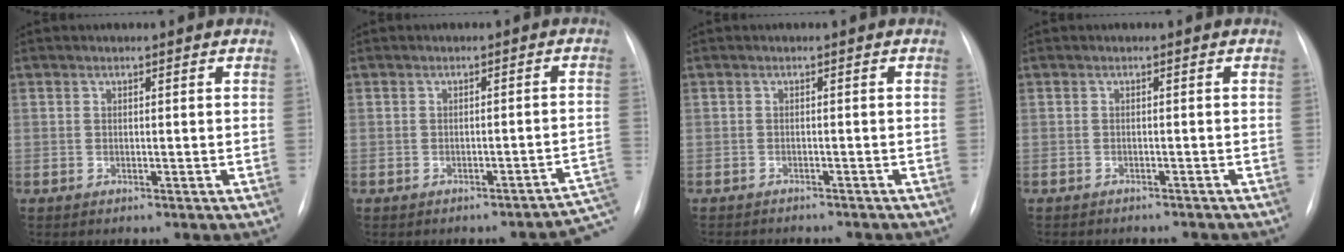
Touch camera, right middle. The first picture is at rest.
{"total": 4.7, "force": [-3.8, 0.9, 2.5], "torque": [-0.008, 0.022, -0.036]}
{"total": 7.1, "force": [-6.4, 1.8, 2.4], "torque": [-0.024, -0.001, -0.077]}
{"total": 6.3, "force": [-5.7, 1.9, 1.9], "torque": [-0.016, 0.002, -0.064]}